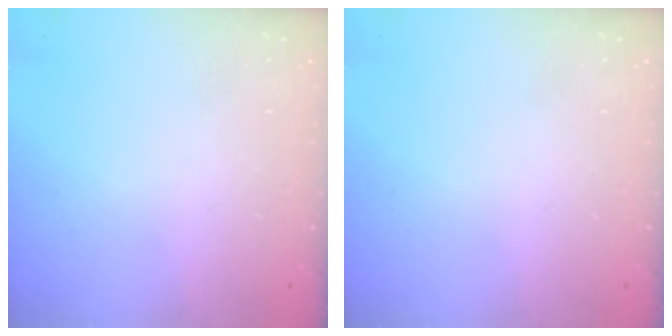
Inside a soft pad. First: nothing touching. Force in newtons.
{"total": 0.0}